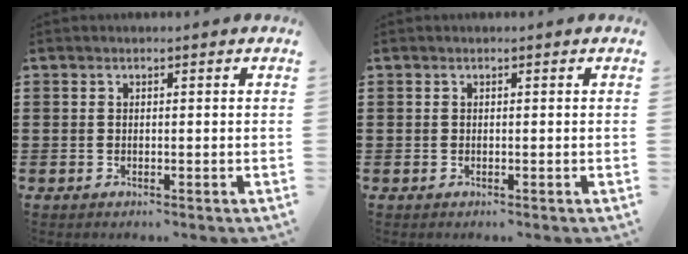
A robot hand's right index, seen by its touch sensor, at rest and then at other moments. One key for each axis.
{"total": 0.0}